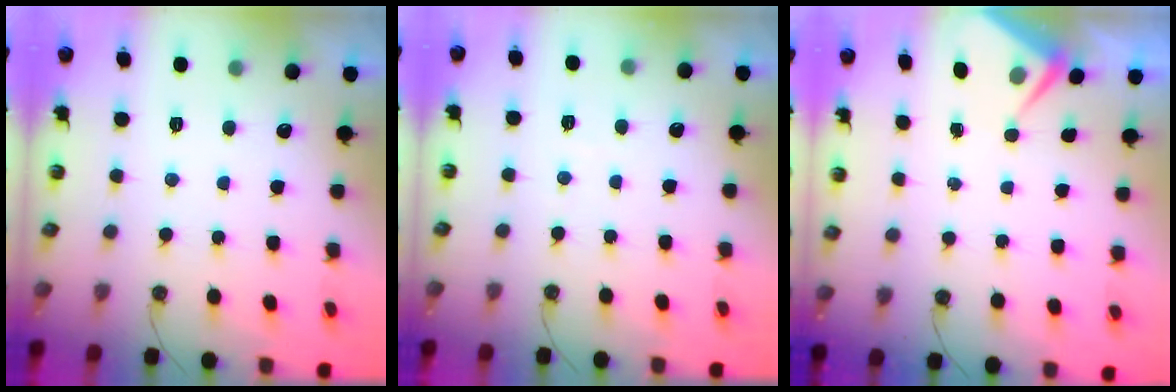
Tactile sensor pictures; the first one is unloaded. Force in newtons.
{"total": 2.0, "press": 2.0, "slide": 0.3}
{"total": 3.9, "press": 3.9, "slide": 0.5}